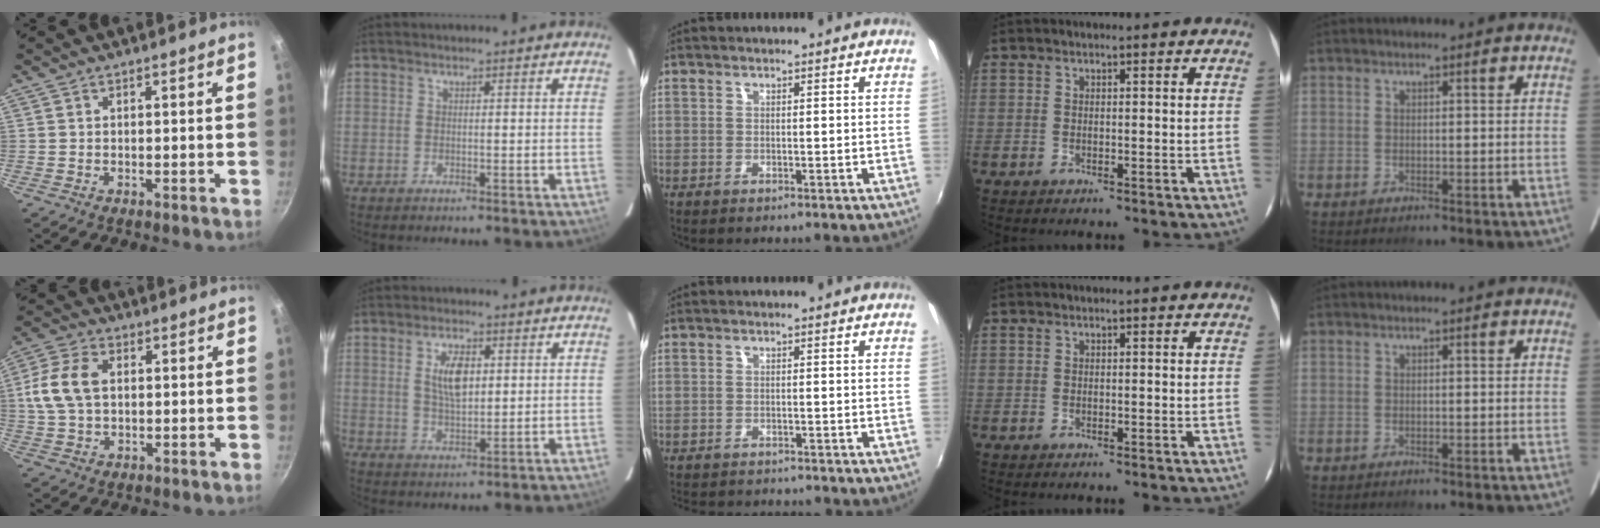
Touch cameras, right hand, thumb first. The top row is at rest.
{"thumb": {"total": 10.0, "force": [1.3, 6.6, 7.4], "torque": [-0.144, 0.017, 0.017]}, "index": {"total": 6.7, "force": [1.7, 3.2, 5.7], "torque": [-0.103, 0.004, 0.034]}, "middle": {"total": 5.7, "force": [-5.3, 1.4, 1.6], "torque": [-0.045, -0.015, -0.079]}}